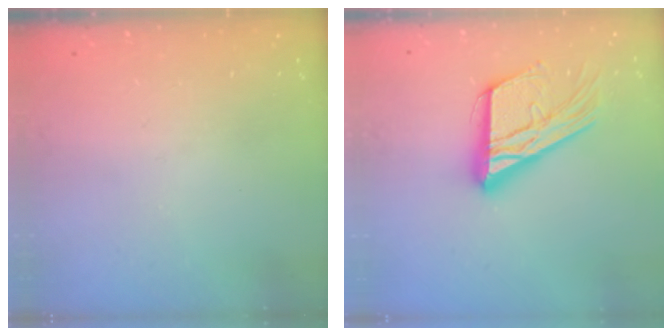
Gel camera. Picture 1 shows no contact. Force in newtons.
{"total": 17.5, "press": 17.4, "slide": 1.4}